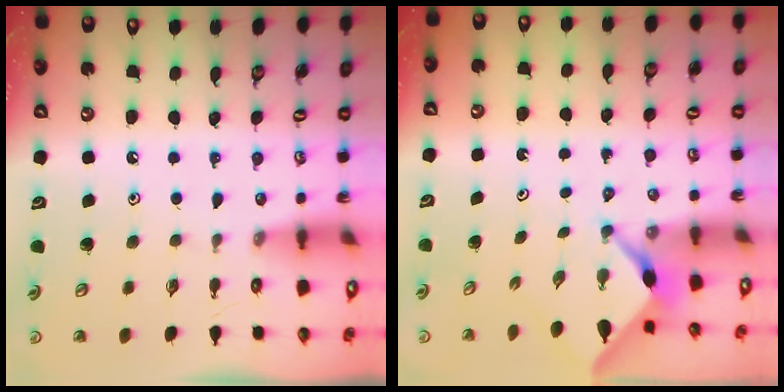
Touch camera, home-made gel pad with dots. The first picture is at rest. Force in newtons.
{"total": 2.2, "press": 2.2, "slide": 0.3}